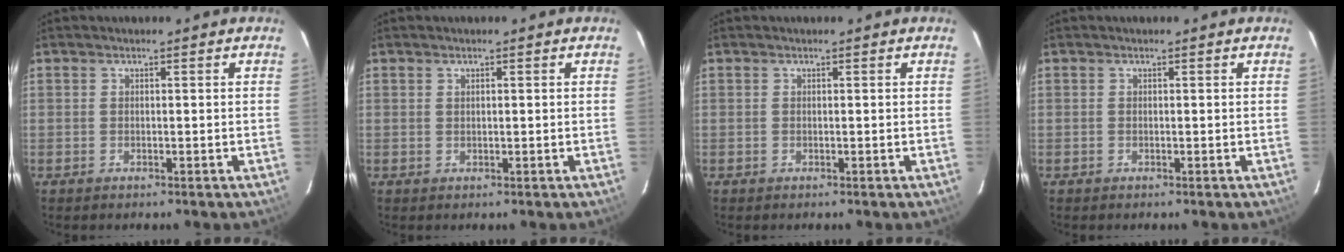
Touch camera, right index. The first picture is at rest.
{"total": 0.6, "force": [0.3, 0.2, 0.4], "torque": [-0.008, 0.003, 0.007]}
{"total": 0.0}
{"total": 0.0}